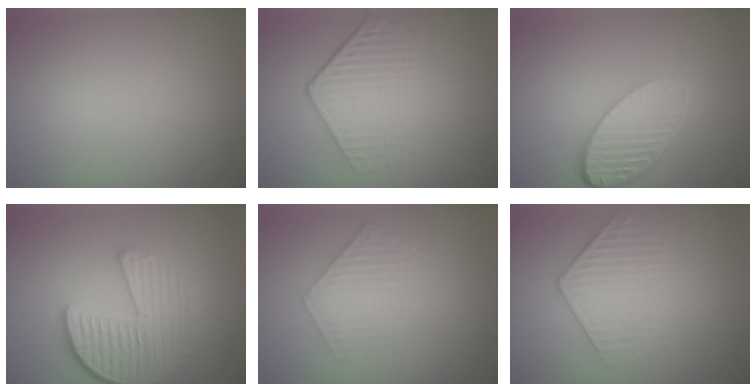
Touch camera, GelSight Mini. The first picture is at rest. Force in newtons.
{"total": 4.3, "press": 3.2, "slide": 3.0}
{"total": 5.3, "press": 3.9, "slide": 3.6}
{"total": 6.3, "press": 4.4, "slide": 4.5}
{"total": 2.9, "press": 2.9, "slide": 0.5}
{"total": 3.2, "press": 3.0, "slide": 0.9}